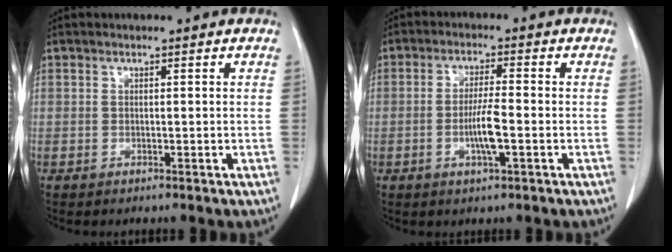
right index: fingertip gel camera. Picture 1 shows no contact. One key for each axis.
{"total": 5.1, "fx": -1.3, "fy": 0.4, "fz": 4.9, "tx": -0.094, "ty": -0.004, "tz": -0.022}